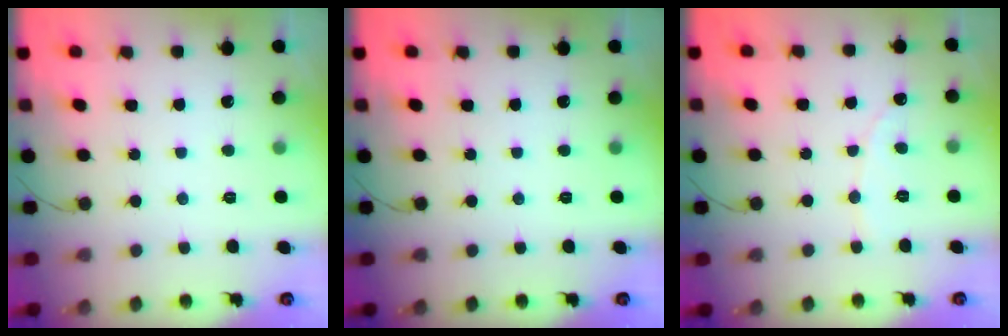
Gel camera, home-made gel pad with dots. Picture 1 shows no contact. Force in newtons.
{"total": 0.0}
{"total": 1.9, "press": 1.9, "slide": 0.1}